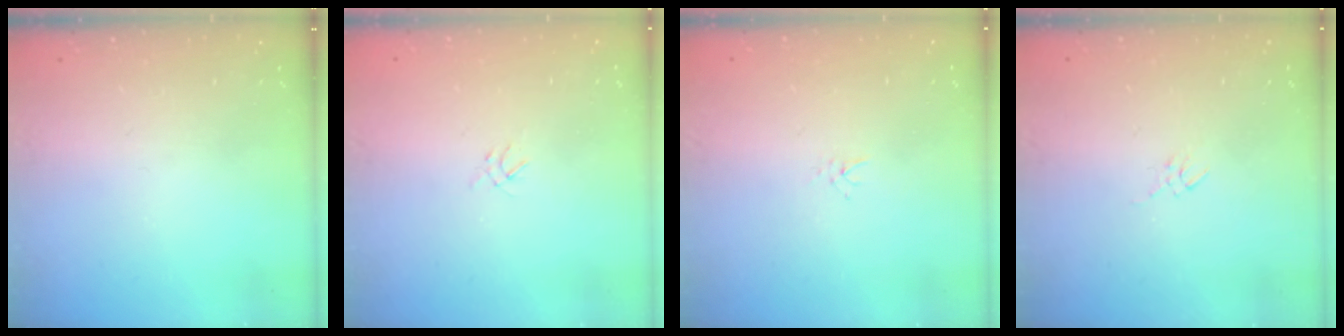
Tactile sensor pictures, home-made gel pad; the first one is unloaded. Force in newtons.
{"total": 1.2, "press": 1.1, "slide": 0.5}
{"total": 2.0, "press": 2.0, "slide": 0.3}
{"total": 2.7, "press": 2.7, "slide": 0.5}